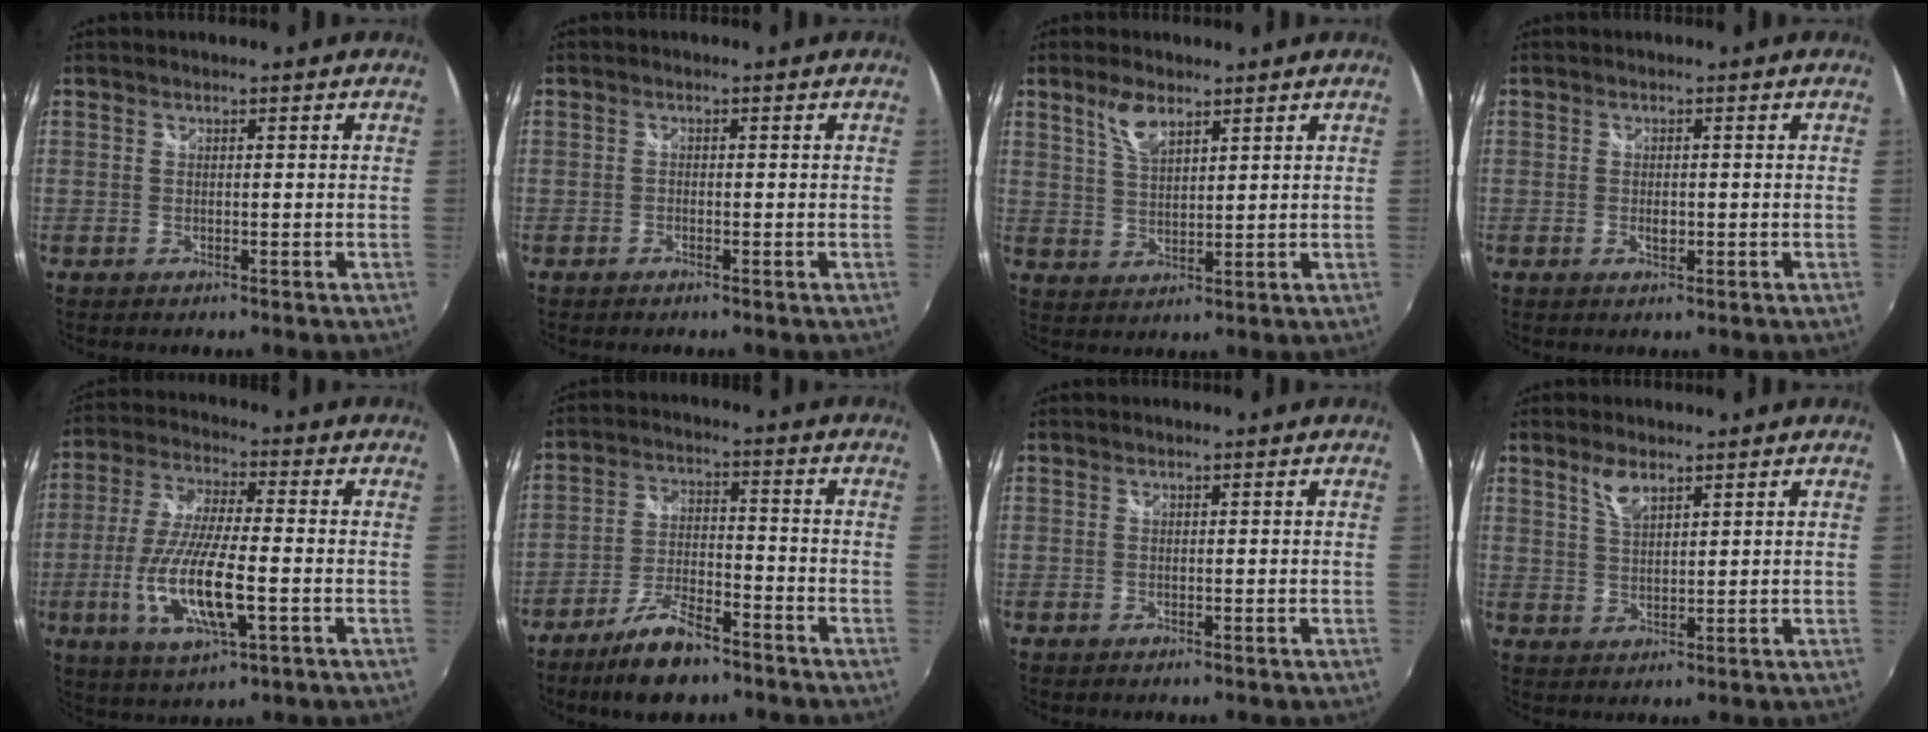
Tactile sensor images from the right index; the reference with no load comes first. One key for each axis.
{"total": 0.6, "fx": -0.5, "fy": 0.3, "fz": 0.2, "tx": -0.005, "ty": -0.001, "tz": -0.013}
{"total": 5.5, "fx": 3.6, "fy": 2.2, "fz": 3.6, "tx": -0.067, "ty": 0.004, "tz": 0.071}
{"total": 1.8, "fx": -0.4, "fy": 1.1, "fz": 1.4, "tx": -0.024, "ty": -0.001, "tz": -0.006}
{"total": 14.4, "fx": -4.0, "fy": 3.8, "fz": 13.3, "tx": -0.274, "ty": -0.017, "tz": -0.073}
{"total": 10.7, "fx": -8.0, "fy": 3.5, "fz": 6.2, "tx": -0.136, "ty": -0.006, "tz": -0.141}
{"total": 0.0}
{"total": 4.1, "fx": 2.7, "fy": 1.5, "fz": 2.6, "tx": -0.049, "ty": 0.001, "tz": 0.051}